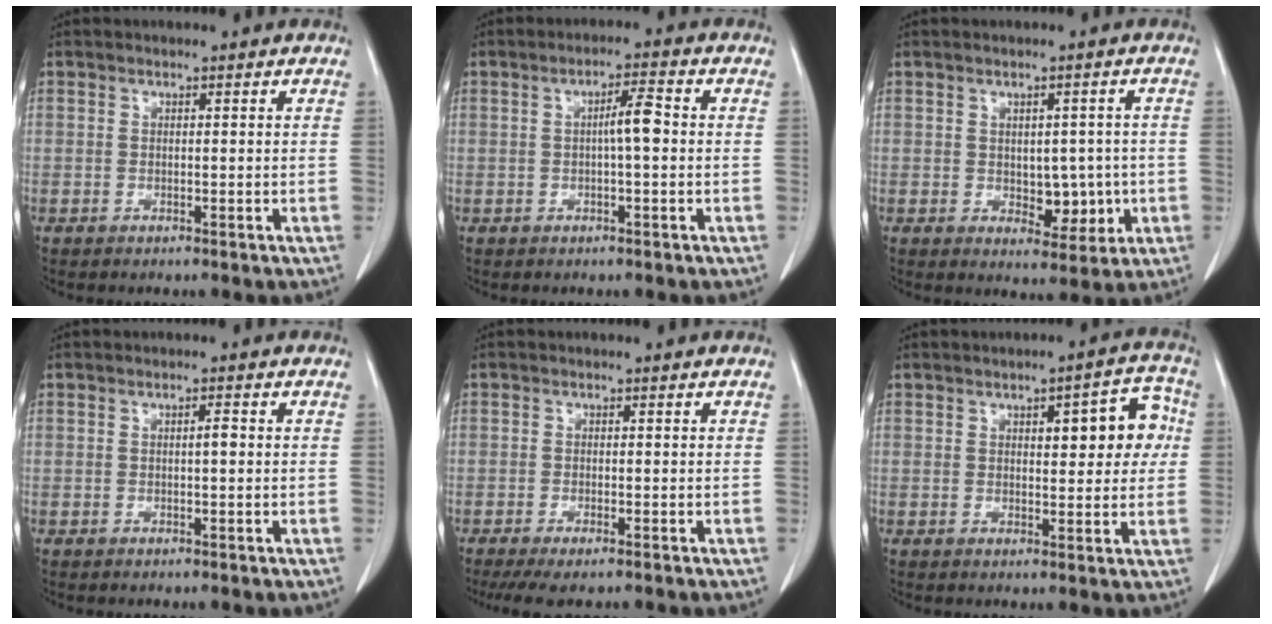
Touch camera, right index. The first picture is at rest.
{"total": 3.8, "force": [0.0, 0.4, 3.8], "torque": [-0.064, 0.008, -0.002]}
{"total": 5.6, "force": [-0.7, 3.3, 4.4], "torque": [-0.048, 0.003, 0.002]}
{"total": 1.2, "force": [0.0, 0.2, 1.2], "torque": [-0.019, 0.003, 0.000]}
{"total": 4.8, "force": [-3.8, 0.8, 2.9], "torque": [-0.045, -0.010, -0.059]}
{"total": 7.9, "force": [1.8, 2.9, 7.1], "torque": [-0.076, 0.023, 0.021]}